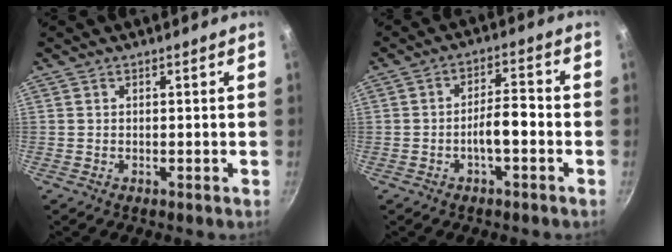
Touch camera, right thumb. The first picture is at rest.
{"total": 5.5, "force": [-2.0, 1.8, 4.8], "torque": [-0.073, 0.032, -0.036]}